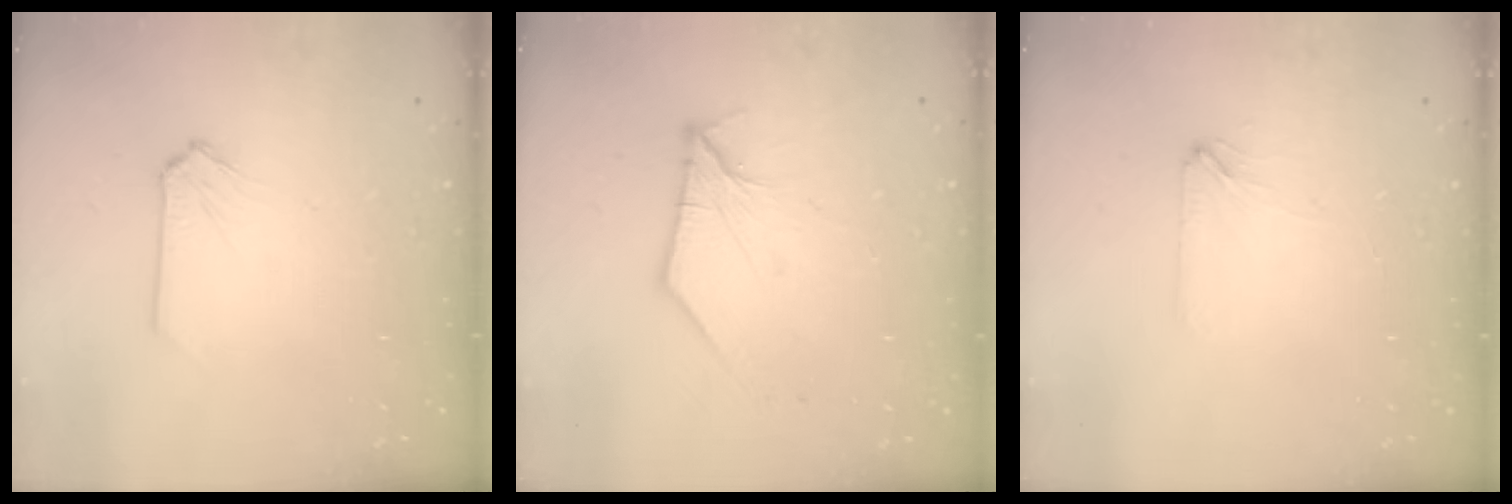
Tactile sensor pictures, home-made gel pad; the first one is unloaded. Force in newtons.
{"total": 7.5, "press": 7.3, "slide": 1.6}
{"total": 1.8, "press": 1.7, "slide": 0.4}